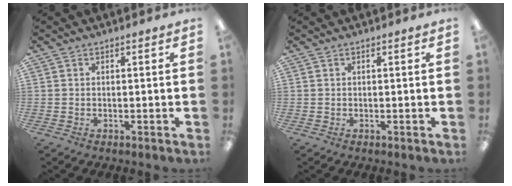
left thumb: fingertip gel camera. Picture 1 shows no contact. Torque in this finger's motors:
{"motor_torque": [0.00, 0.02, 0.04, -0.12, 0.00]}